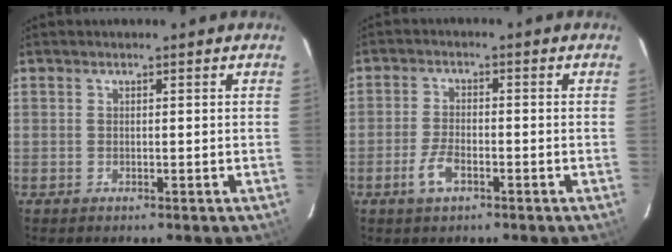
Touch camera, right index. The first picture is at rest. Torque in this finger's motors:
{"motor_torque": [0.39, -0.38, 0.24, 0.06]}